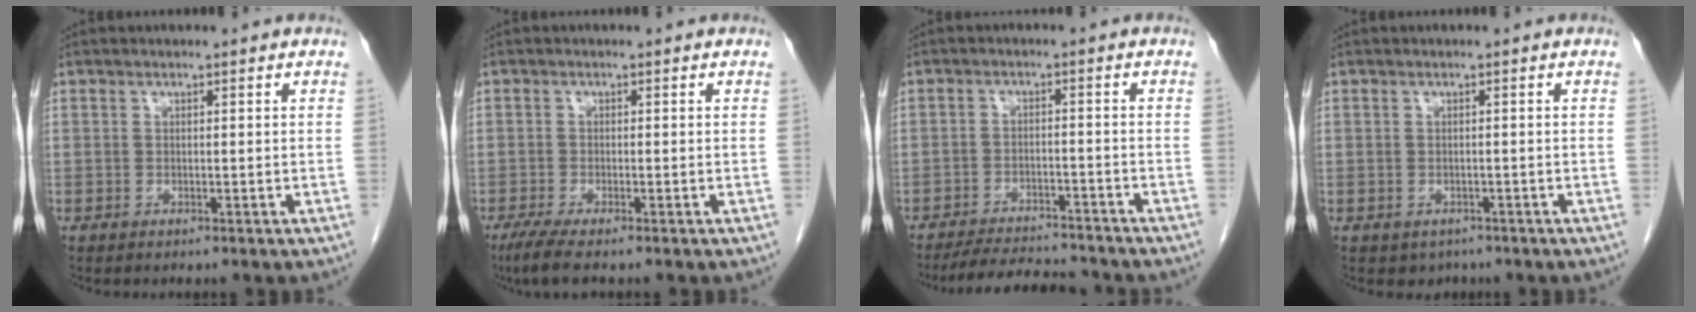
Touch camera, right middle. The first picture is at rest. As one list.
[{"total": 3.5, "force": [-2.6, 0.2, 2.4], "torque": [-0.051, -0.011, -0.050]}, {"total": 8.7, "force": [-8.3, 1.1, 2.3], "torque": [-0.033, -0.004, -0.127]}, {"total": 2.0, "force": [-1.3, 1.5, 0.4], "torque": [-0.007, 0.003, -0.012]}]